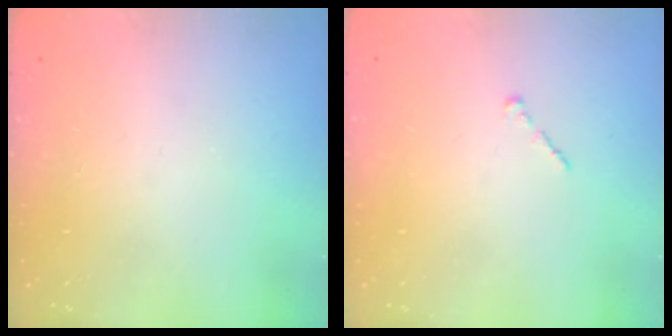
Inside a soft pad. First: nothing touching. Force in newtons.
{"total": 0.0}